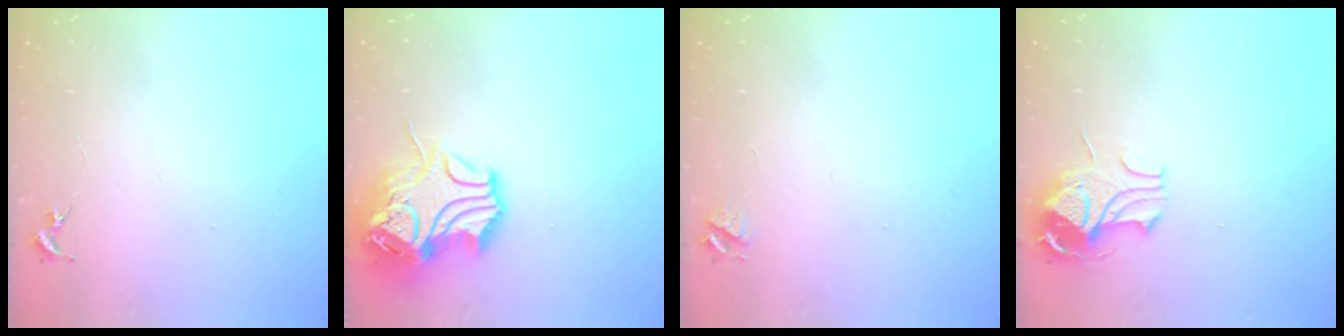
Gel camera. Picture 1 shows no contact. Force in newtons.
{"total": 17.6, "press": 17.4, "slide": 2.5}
{"total": 4.0, "press": 3.9, "slide": 0.4}
{"total": 9.9, "press": 9.8, "slide": 1.4}